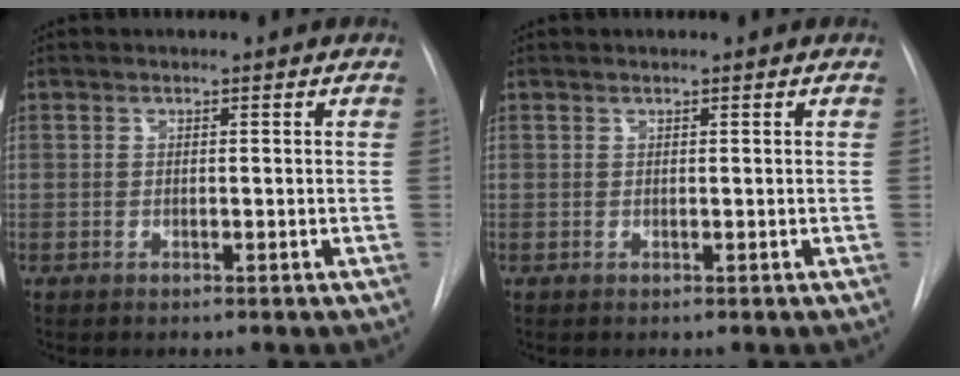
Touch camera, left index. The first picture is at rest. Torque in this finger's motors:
{"motor_torque": [-0.02, -0.01, 0.01, -0.01]}